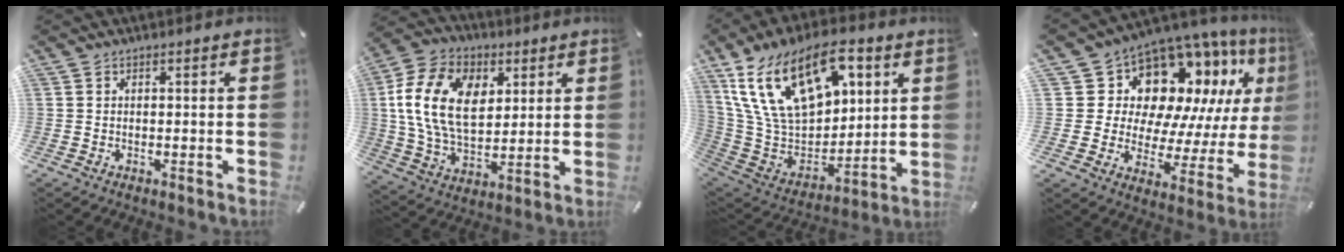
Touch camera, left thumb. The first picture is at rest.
{"total": 17.4, "force": [4.3, 12.2, 11.7], "torque": [-0.237, 0.004, 0.078]}
{"total": 24.2, "force": [11.3, 14.7, 15.6], "torque": [-0.310, -0.049, 0.199]}
{"total": 14.2, "force": [8.2, 10.0, 6.1], "torque": [-0.085, -0.098, 0.145]}